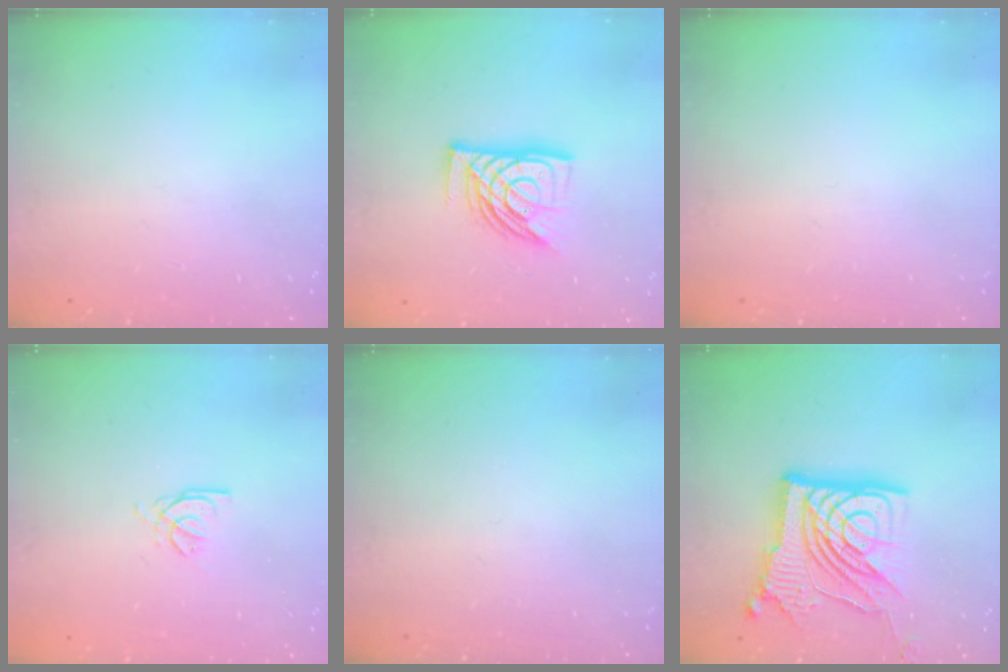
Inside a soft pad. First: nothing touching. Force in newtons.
{"total": 12.7, "press": 12.6, "slide": 1.5}
{"total": 0.0}
{"total": 2.7, "press": 2.7, "slide": 0.4}
{"total": 0.0}
{"total": 22.5, "press": 22.4, "slide": 2.7}